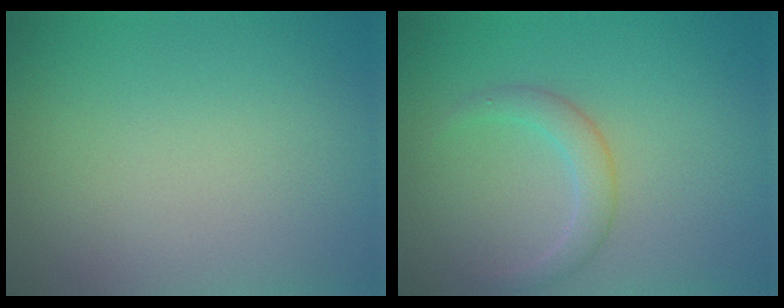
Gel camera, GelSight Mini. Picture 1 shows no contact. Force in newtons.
{"total": 2.2, "press": 2.1, "slide": 0.1}